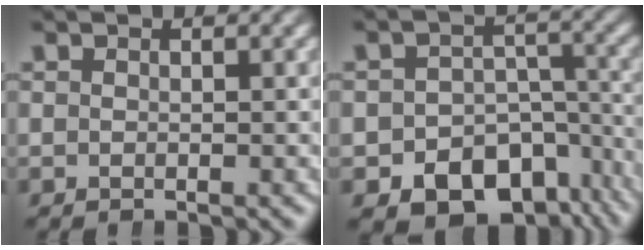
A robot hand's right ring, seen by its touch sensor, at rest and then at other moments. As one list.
[{"total": 12.4, "force": [-7.7, 8.4, 4.8], "torque": [-0.068, -0.035, -0.109]}]